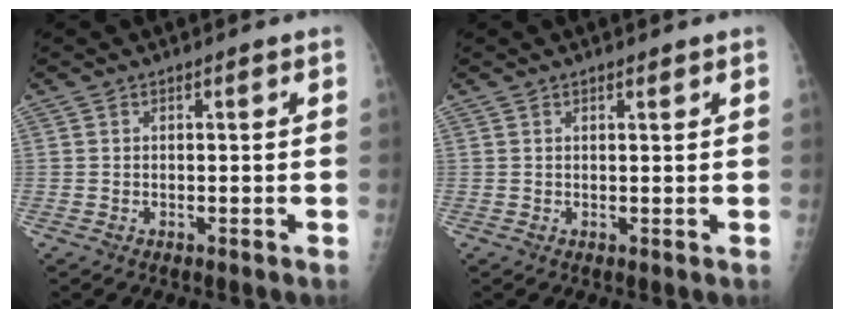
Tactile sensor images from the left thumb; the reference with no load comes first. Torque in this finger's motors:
{"motor_torque": [-0.34, -0.23, -0.21, 0.04, -0.08]}